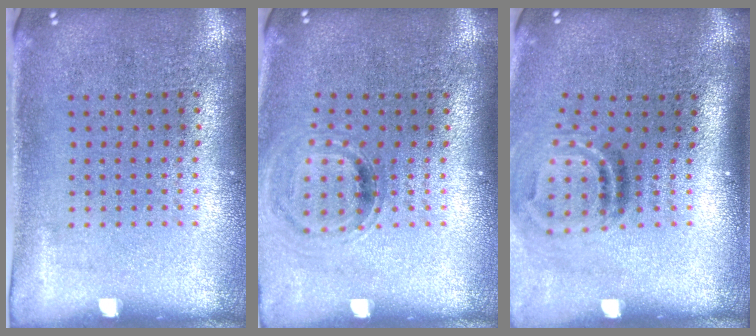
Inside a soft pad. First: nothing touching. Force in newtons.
{"total": 0.9, "press": 0.8, "slide": 0.2}
{"total": 2.0, "press": 1.2, "slide": 1.6}